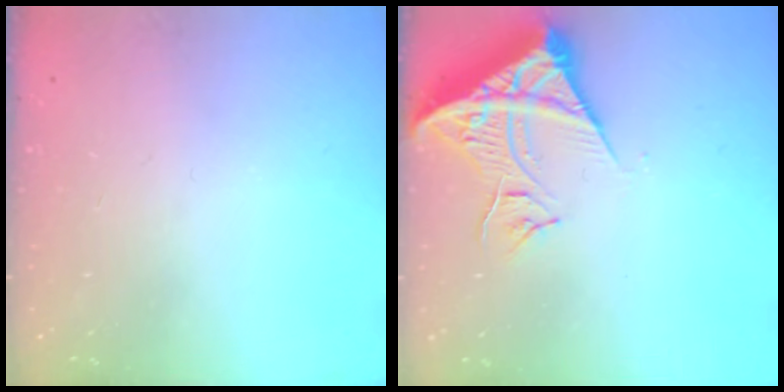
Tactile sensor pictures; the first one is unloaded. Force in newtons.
{"total": 13.5, "press": 13.4, "slide": 1.8}